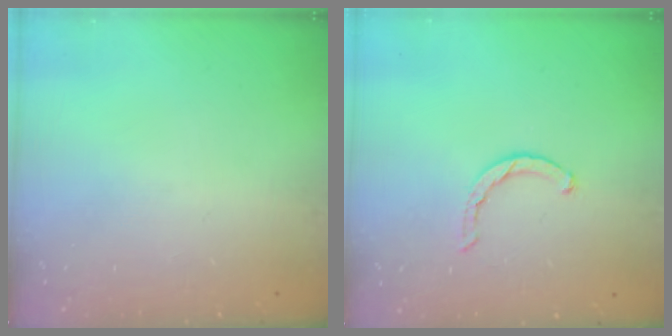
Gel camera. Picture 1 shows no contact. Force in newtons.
{"total": 1.9, "press": 1.9, "slide": 0.3}